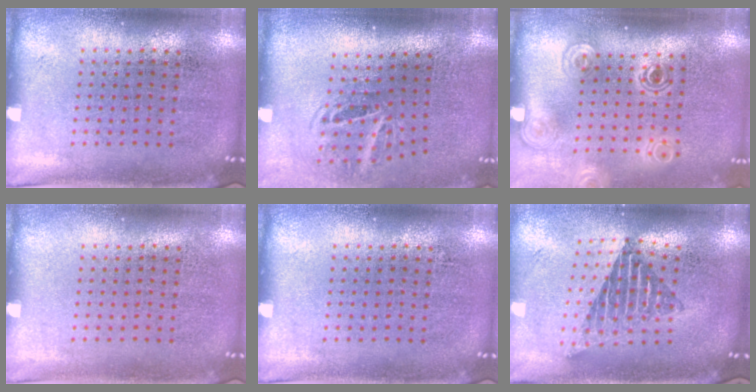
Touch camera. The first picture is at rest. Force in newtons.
{"total": 1.9, "press": 1.3, "slide": 1.4}
{"total": 1.8, "press": 1.3, "slide": 1.2}
{"total": 0.0}
{"total": 0.0}
{"total": 1.9, "press": 1.5, "slide": 1.2}